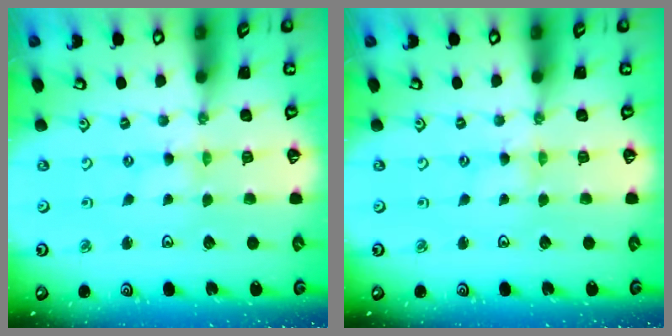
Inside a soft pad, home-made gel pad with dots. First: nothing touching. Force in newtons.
{"total": 0.0}